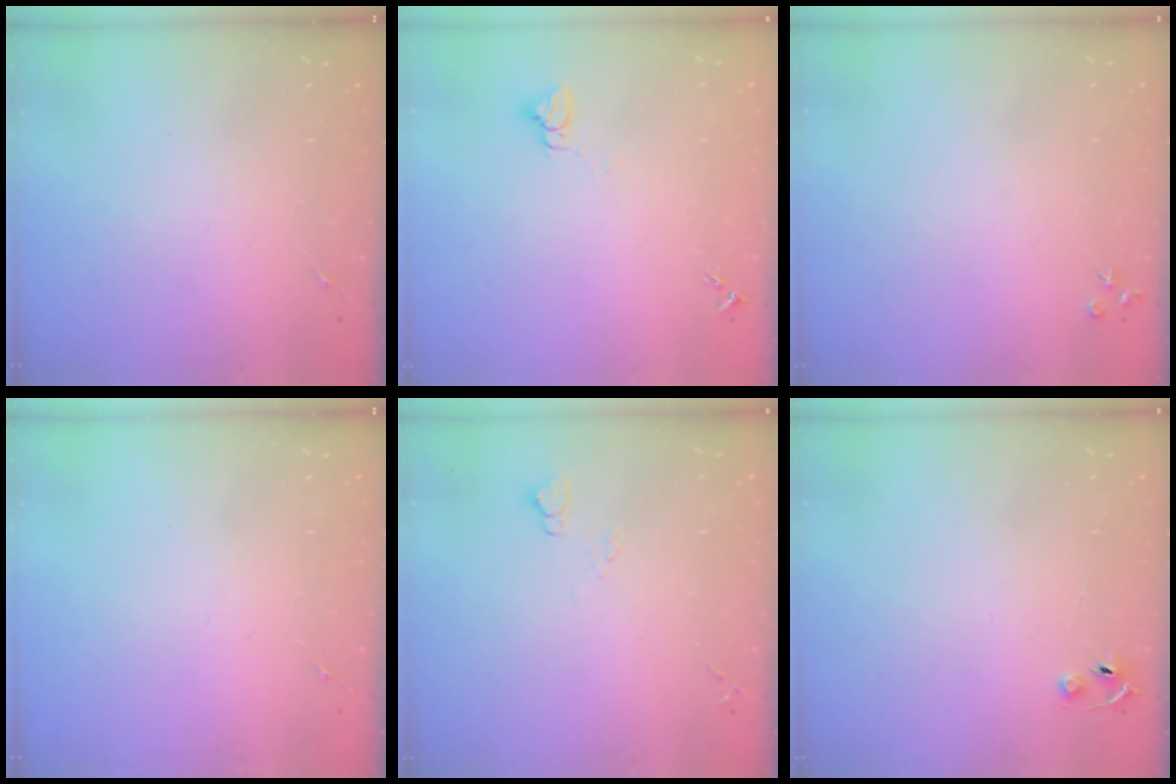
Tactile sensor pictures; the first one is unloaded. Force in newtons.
{"total": 3.2, "press": 3.2, "slide": 0.1}
{"total": 3.5, "press": 3.5, "slide": 0.4}
{"total": 0.0}
{"total": 5.0, "press": 5.0, "slide": 0.6}
{"total": 4.0, "press": 3.9, "slide": 0.4}